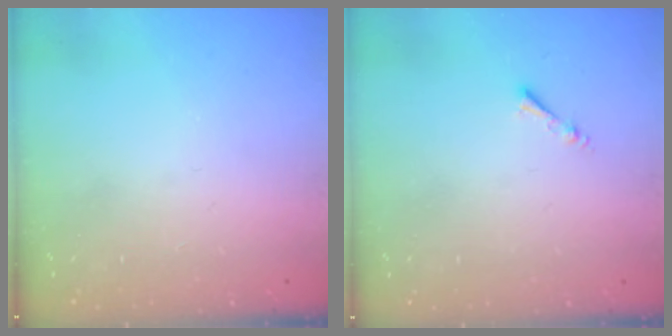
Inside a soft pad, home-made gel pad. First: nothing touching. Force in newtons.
{"total": 1.3, "press": 1.2, "slide": 0.3}